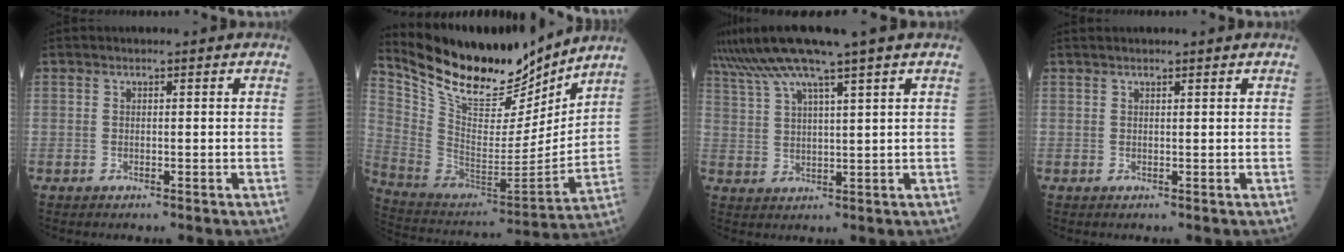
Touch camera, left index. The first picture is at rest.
{"total": 20.1, "force": [17.9, 4.7, 7.9], "torque": [-0.159, -0.033, 0.311]}
{"total": 9.6, "force": [7.4, -1.4, 6.0], "torque": [-0.112, 0.023, 0.133]}
{"total": 1.3, "force": [1.1, 0.1, 0.6], "torque": [-0.010, 0.018, 0.020]}